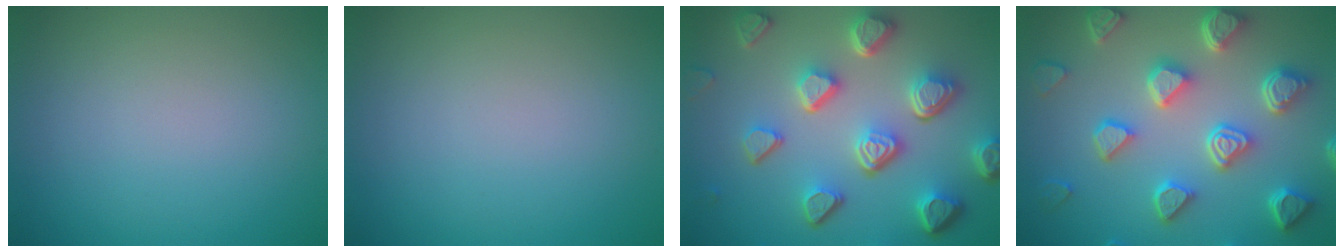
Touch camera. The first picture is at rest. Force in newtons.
{"total": 0.0}
{"total": 7.6, "press": 5.5, "slide": 5.1}
{"total": 7.2, "press": 5.8, "slide": 4.3}